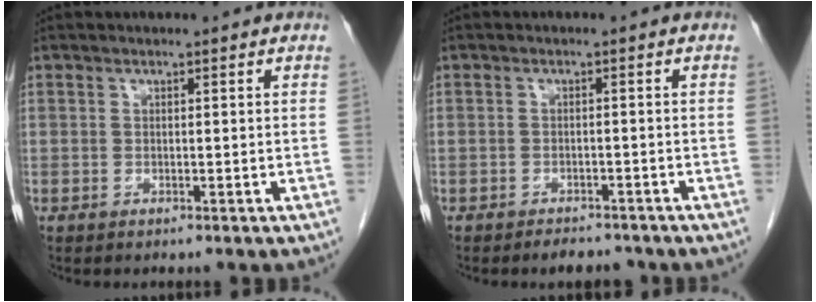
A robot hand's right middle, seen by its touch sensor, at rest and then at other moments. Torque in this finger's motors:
{"motor_torque": [0.07, -0.06, 0.00, 0.00]}